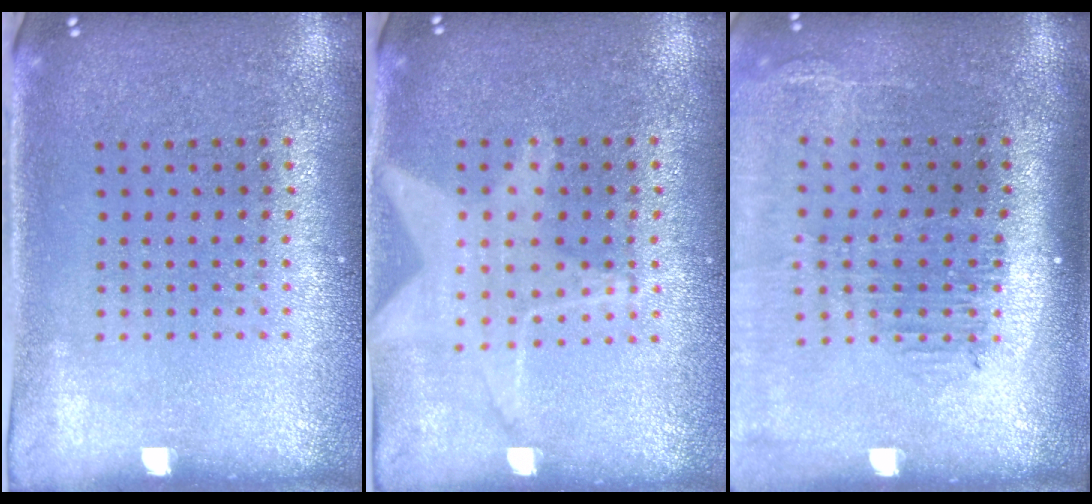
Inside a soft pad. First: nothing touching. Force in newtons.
{"total": 1.3, "press": 1.3, "slide": 0.5}
{"total": 2.1, "press": 1.7, "slide": 1.2}